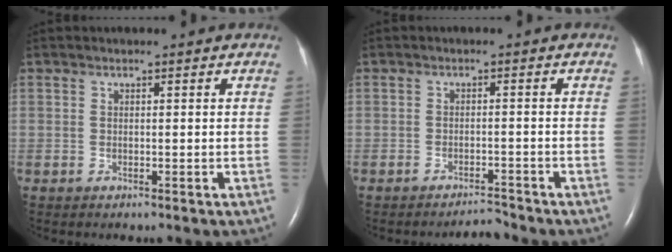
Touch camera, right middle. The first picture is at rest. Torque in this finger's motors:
{"motor_torque": [-0.22, -0.12, 0.00, 0.00]}